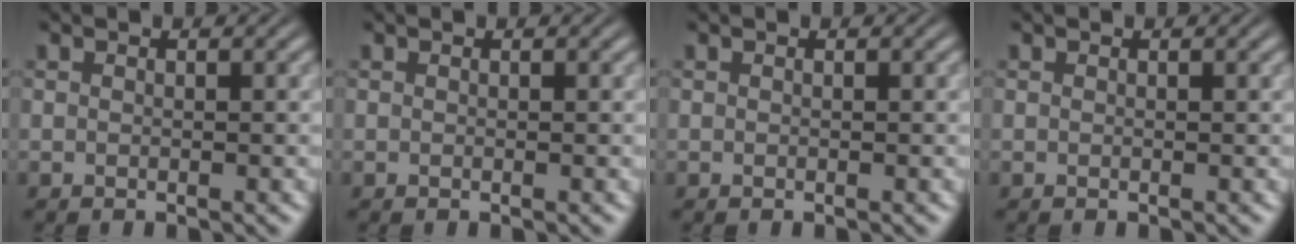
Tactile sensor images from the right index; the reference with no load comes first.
{"total": 0.0}
{"total": 0.0}
{"total": 0.0}